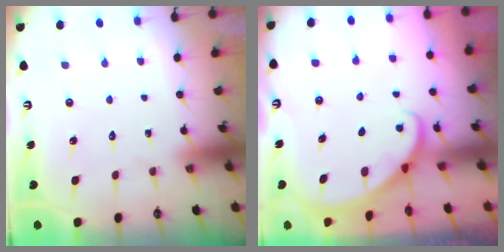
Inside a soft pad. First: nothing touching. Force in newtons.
{"total": 2.1, "press": 2.1, "slide": 0.1}